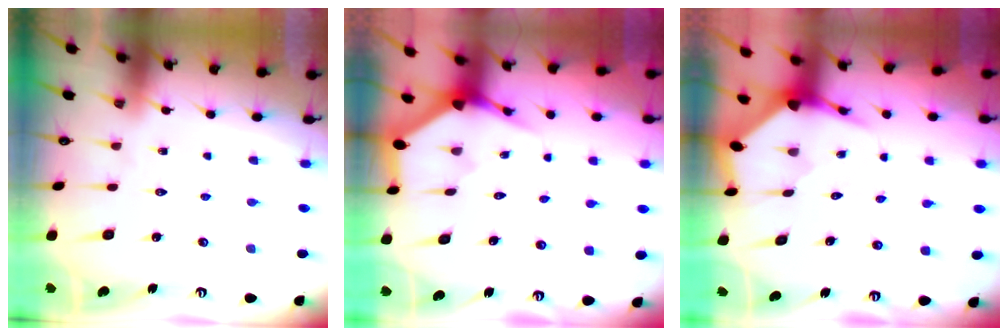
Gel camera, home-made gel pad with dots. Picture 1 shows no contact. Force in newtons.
{"total": 3.4, "press": 3.4, "slide": 0.1}
{"total": 3.6, "press": 3.6, "slide": 0.4}